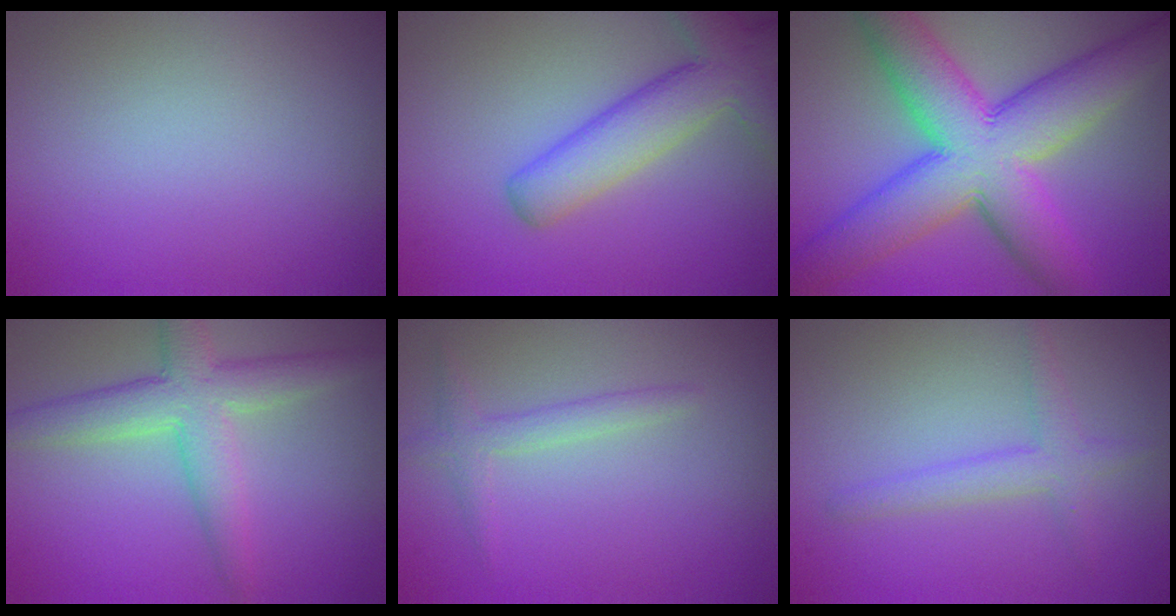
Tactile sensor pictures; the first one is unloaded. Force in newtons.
{"total": 6.1, "press": 6.1, "slide": 0.4}
{"total": 11.6, "press": 11.6, "slide": 0.2}
{"total": 4.8, "press": 4.8, "slide": 0.1}
{"total": 1.7, "press": 1.7, "slide": 0.1}
{"total": 2.3, "press": 2.3, "slide": 0.1}